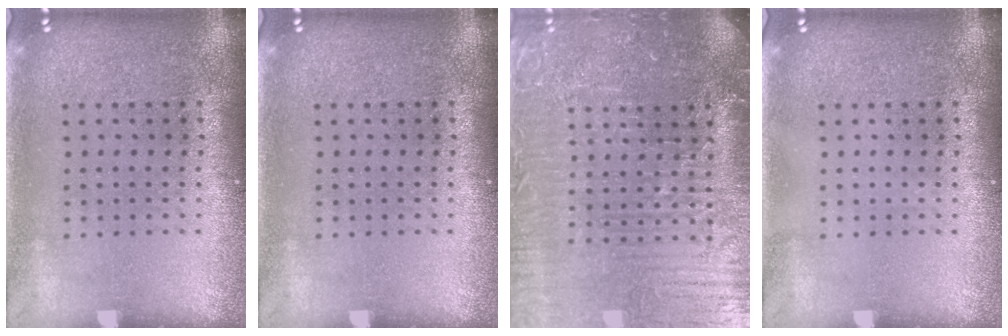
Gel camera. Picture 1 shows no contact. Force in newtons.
{"total": 0.0}
{"total": 4.5, "press": 4.4, "slide": 1.3}
{"total": 0.0}